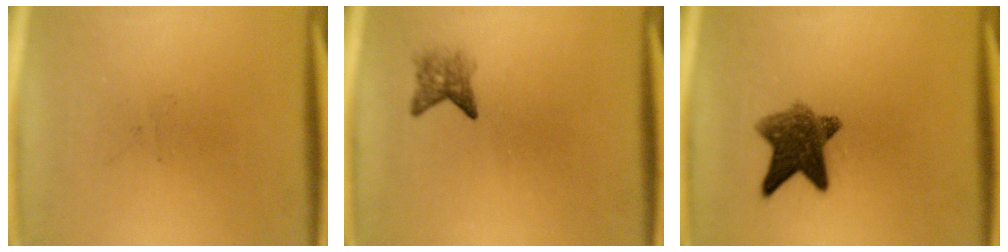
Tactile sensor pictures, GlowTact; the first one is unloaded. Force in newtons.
{"total": 2.2}
{"total": 7.9}